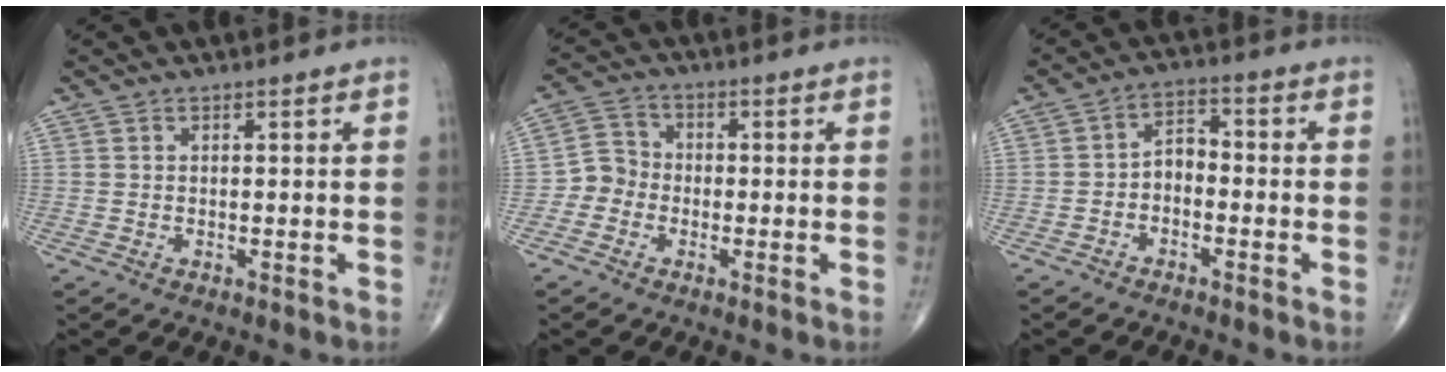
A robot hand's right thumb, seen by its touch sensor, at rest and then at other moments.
{"total": 4.4, "force": [-1.6, 4.0, 0.9], "torque": [0.008, 0.015, -0.044]}
{"total": 4.4, "force": [-1.6, 2.9, 2.9], "torque": [-0.039, 0.031, -0.038]}